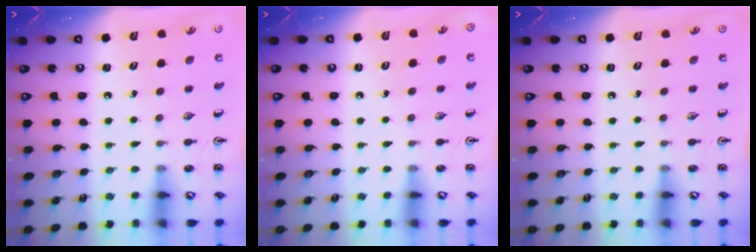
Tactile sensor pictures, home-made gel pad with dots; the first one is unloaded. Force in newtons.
{"total": 0.0}
{"total": 0.0}